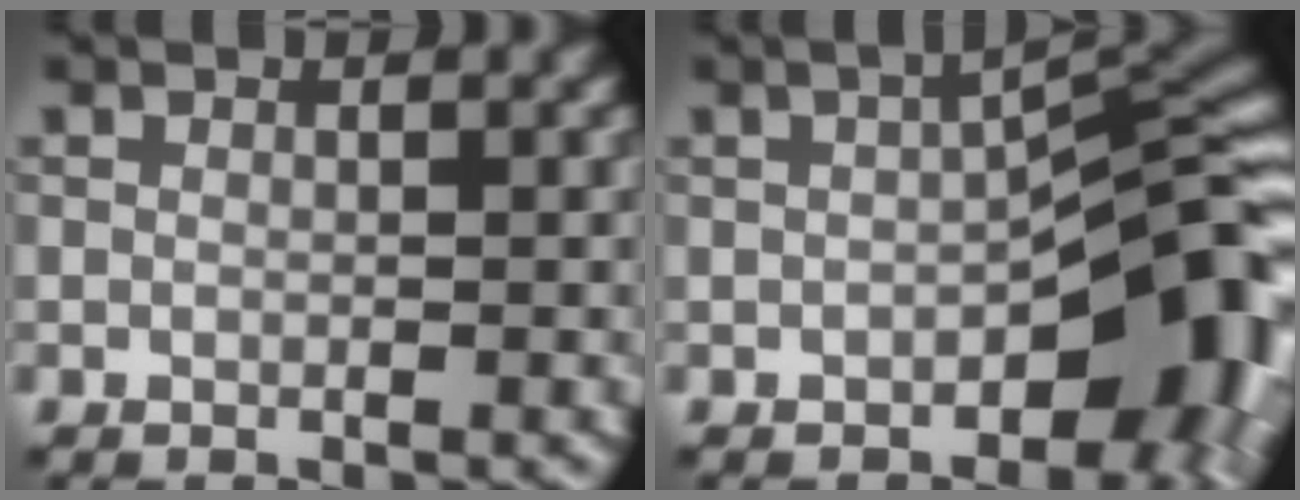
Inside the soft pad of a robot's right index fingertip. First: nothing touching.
{"total": 10.3, "force": [-3.1, 4.8, 8.6], "torque": [-0.081, 0.017, -0.060]}